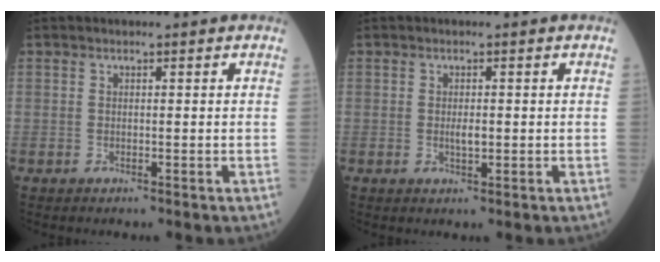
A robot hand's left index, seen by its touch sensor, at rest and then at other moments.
{"total": 1.5, "force": [0.0, 0.5, 1.4], "torque": [-0.028, -0.002, 0.002]}